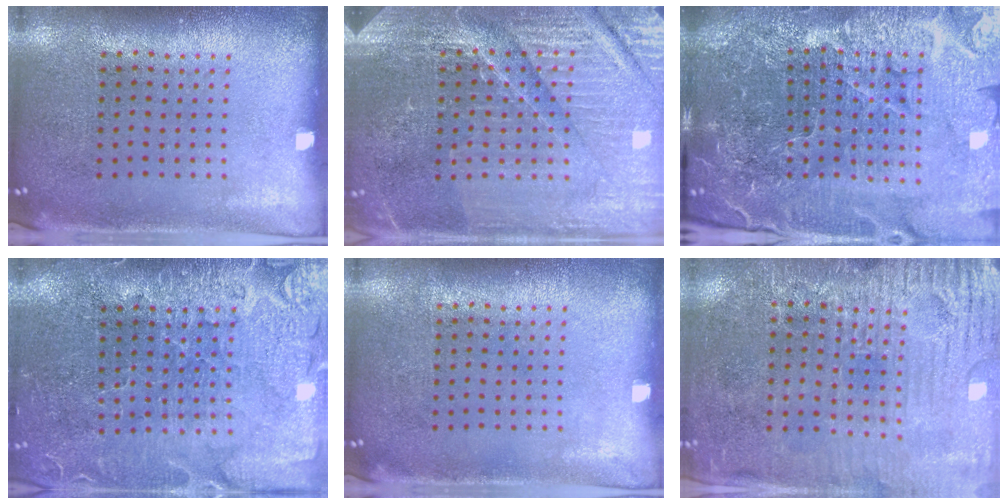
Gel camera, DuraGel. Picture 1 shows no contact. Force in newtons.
{"total": 4.8, "press": 4.6, "slide": 1.6}
{"total": 6.7, "press": 5.9, "slide": 3.1}
{"total": 3.7, "press": 3.5, "slide": 1.1}
{"total": 0.0}
{"total": 3.5, "press": 3.4, "slide": 0.8}